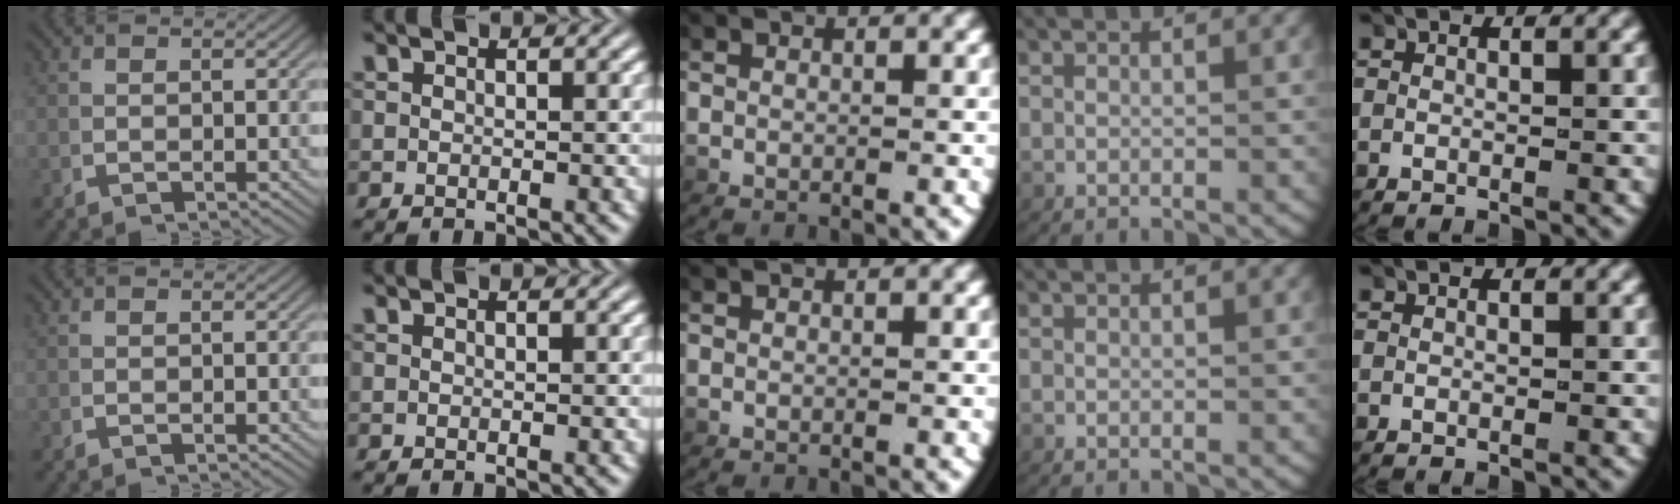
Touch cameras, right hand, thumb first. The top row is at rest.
{}